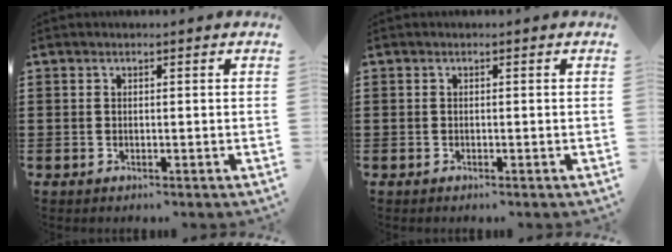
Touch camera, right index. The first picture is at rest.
{"total": 0.0}